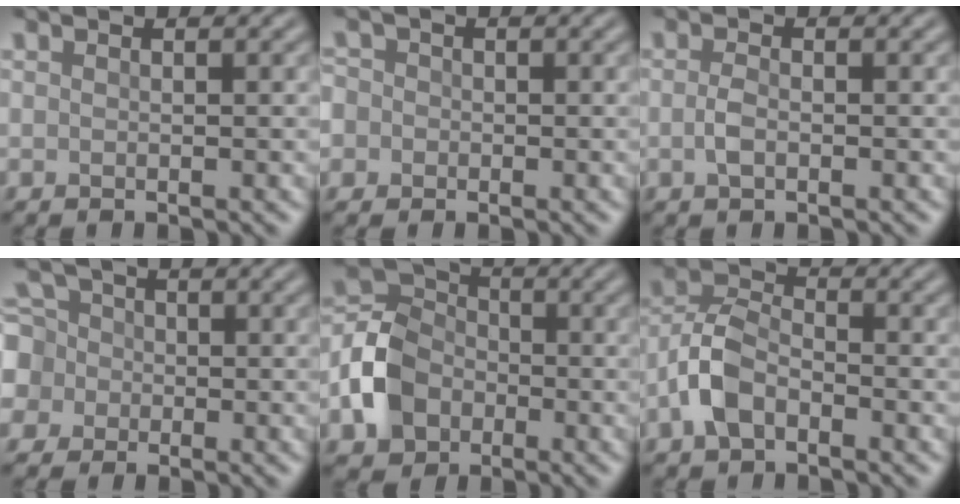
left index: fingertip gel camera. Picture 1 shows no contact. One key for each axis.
{"total": 3.4, "fx": -0.5, "fy": 3.2, "fz": 1.1, "tx": -0.013, "ty": 0.018, "tz": -0.039}
{"total": 1.5, "fx": -0.4, "fy": 0.8, "fz": 1.2, "tx": -0.028, "ty": -0.001, "tz": -0.011}
{"total": 6.9, "fx": -1.1, "fy": 6.4, "fz": 2.4, "tx": -0.064, "ty": 0.018, "tz": -0.056}
{"total": 5.7, "fx": -2.2, "fy": 4.6, "fz": 2.5, "tx": -0.052, "ty": 0.007, "tz": -0.061}
{"total": 4.4, "fx": -2.1, "fy": 2.6, "fz": 2.9, "tx": -0.059, "ty": 0.011, "tz": -0.051}